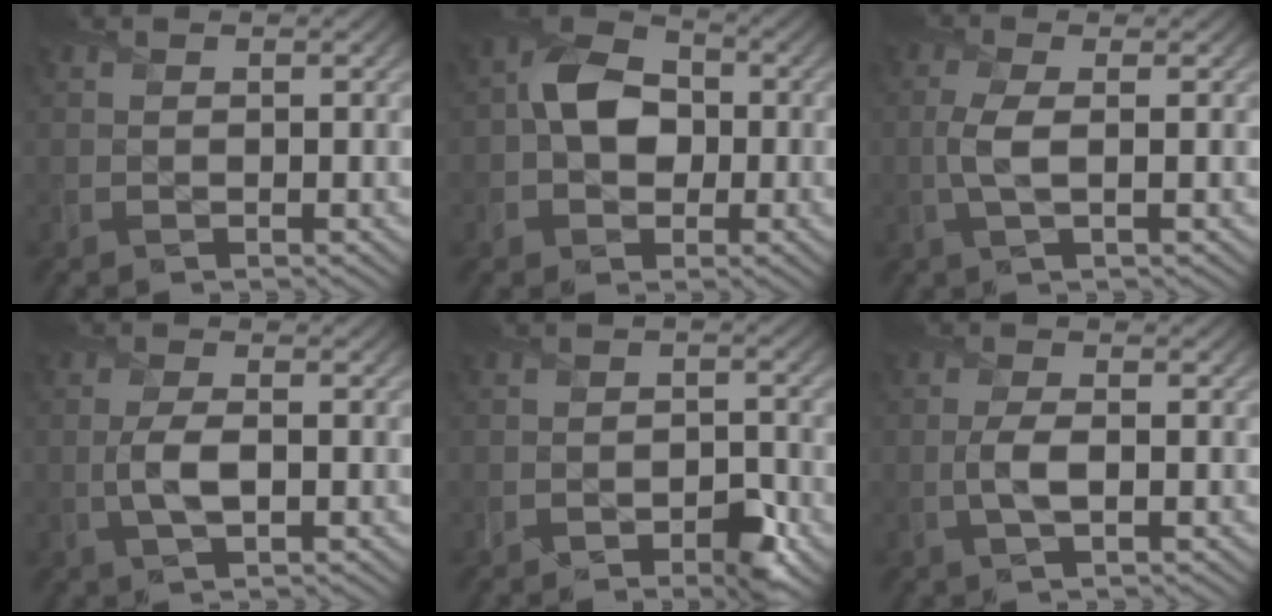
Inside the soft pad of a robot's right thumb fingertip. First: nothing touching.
{"total": 7.1, "force": [-0.3, 5.4, 4.6], "torque": [-0.084, 0.011, -0.024]}
{"total": 3.1, "force": [0.0, 0.8, 3.0], "torque": [-0.073, 0.004, -0.004]}
{"total": 3.7, "force": [-0.5, 1.5, 3.4], "torque": [-0.078, 0.000, -0.013]}
{"total": 4.1, "force": [-2.2, 2.4, 2.5], "torque": [-0.033, -0.002, -0.040]}
{"total": 3.0, "force": [-0.4, 1.1, 2.7], "torque": [-0.064, 0.001, -0.012]}